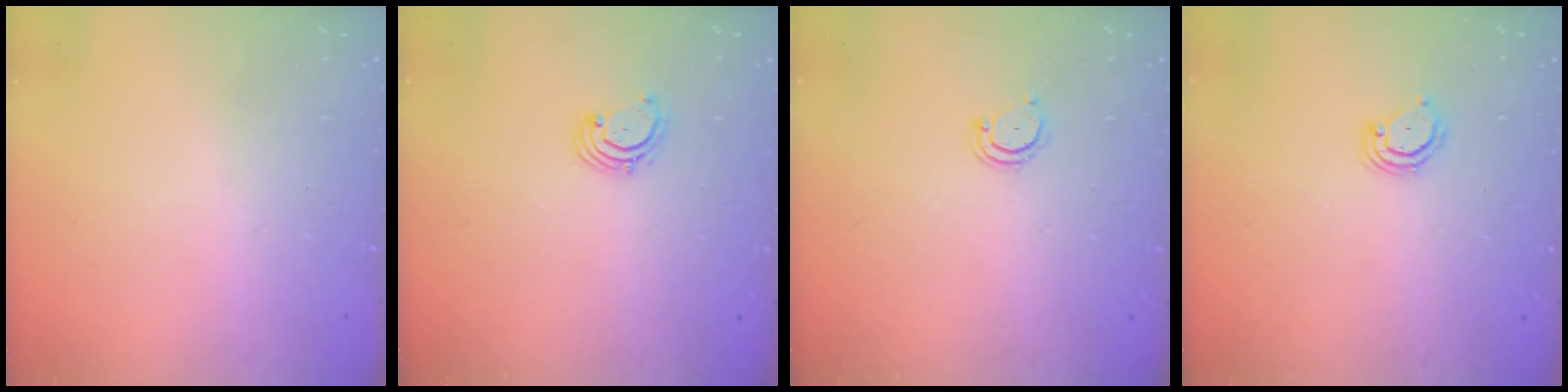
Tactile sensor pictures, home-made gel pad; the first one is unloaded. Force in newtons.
{"total": 1.6, "press": 1.6, "slide": 0.2}
{"total": 2.3, "press": 2.3, "slide": 0.2}
{"total": 3.2, "press": 3.2, "slide": 0.3}